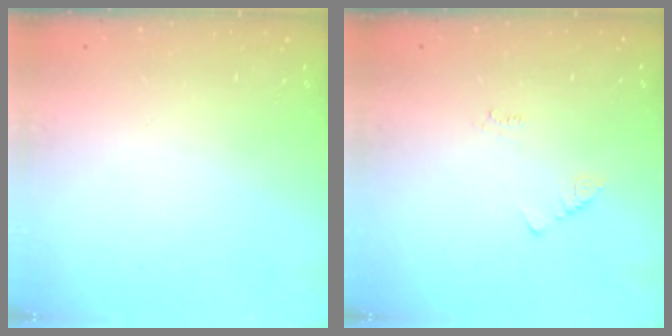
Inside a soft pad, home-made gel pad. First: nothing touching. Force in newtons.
{"total": 2.2, "press": 2.1, "slide": 0.4}